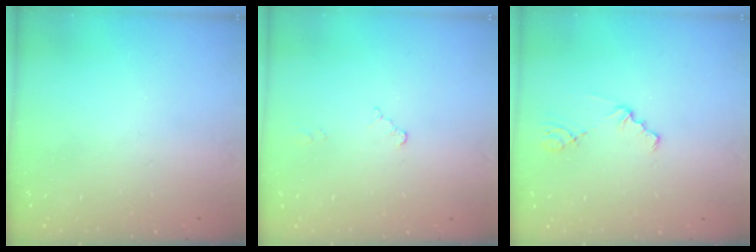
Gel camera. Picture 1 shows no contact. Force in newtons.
{"total": 2.6, "press": 2.6, "slide": 0.3}
{"total": 1.4, "press": 1.3, "slide": 0.3}